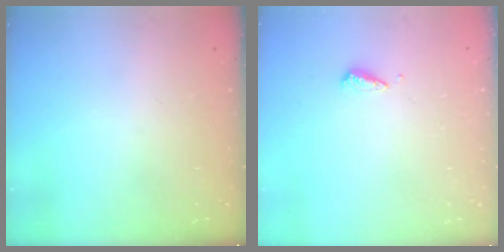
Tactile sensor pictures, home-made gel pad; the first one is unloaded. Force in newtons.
{"total": 3.0, "press": 3.0, "slide": 0.2}